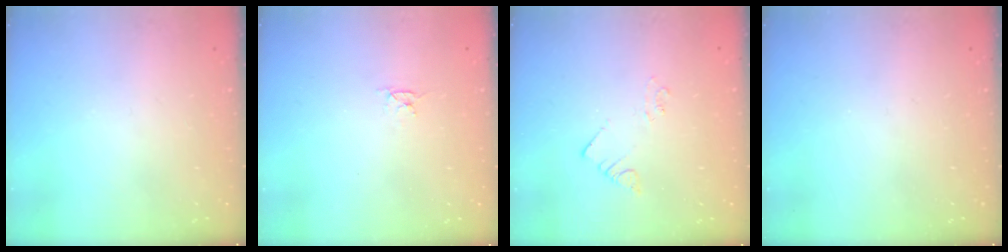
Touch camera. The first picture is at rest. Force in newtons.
{"total": 2.8, "press": 2.8, "slide": 0.3}
{"total": 2.2, "press": 2.2, "slide": 0.1}
{"total": 0.0}